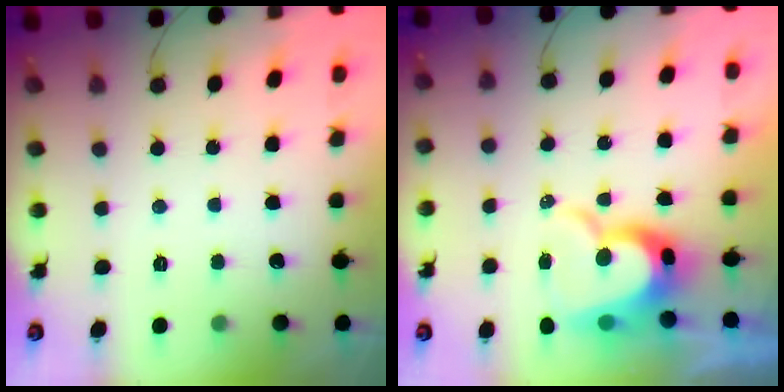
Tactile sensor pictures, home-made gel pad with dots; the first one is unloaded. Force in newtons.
{"total": 13.4, "press": 13.4, "slide": 1.1}